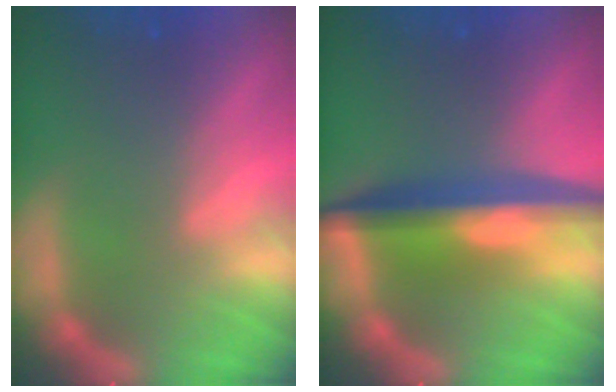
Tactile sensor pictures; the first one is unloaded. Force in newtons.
{"total": 8.5}